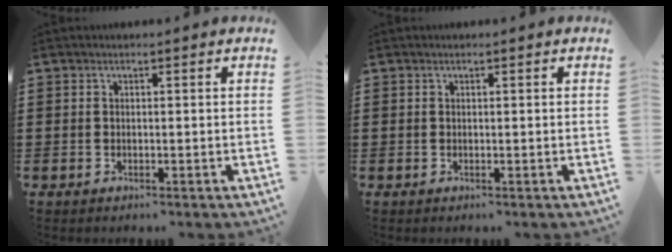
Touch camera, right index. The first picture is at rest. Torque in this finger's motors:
{"motor_torque": [-0.22, -0.19, -0.07, 0.01]}